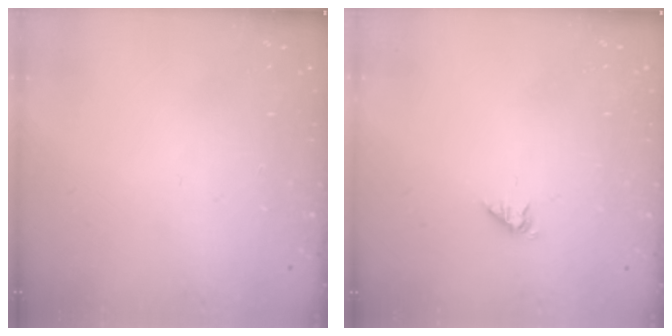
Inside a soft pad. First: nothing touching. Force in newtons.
{"total": 1.0, "press": 1.0, "slide": 0.2}